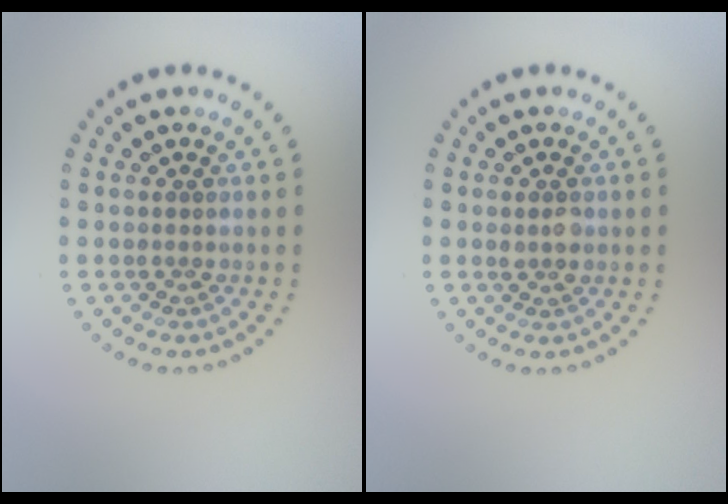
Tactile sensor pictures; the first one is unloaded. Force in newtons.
{"total": 1.3, "press": 1.3, "slide": 0.4}